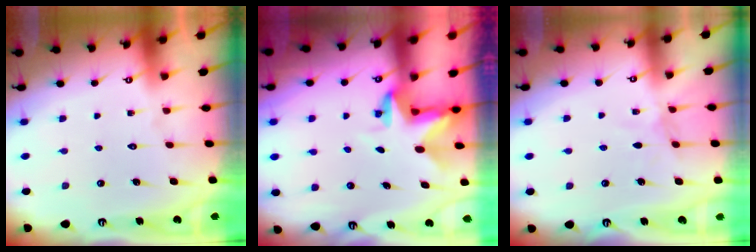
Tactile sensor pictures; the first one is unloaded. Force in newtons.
{"total": 2.8, "press": 2.8, "slide": 0.2}
{"total": 3.0, "press": 2.9, "slide": 0.4}